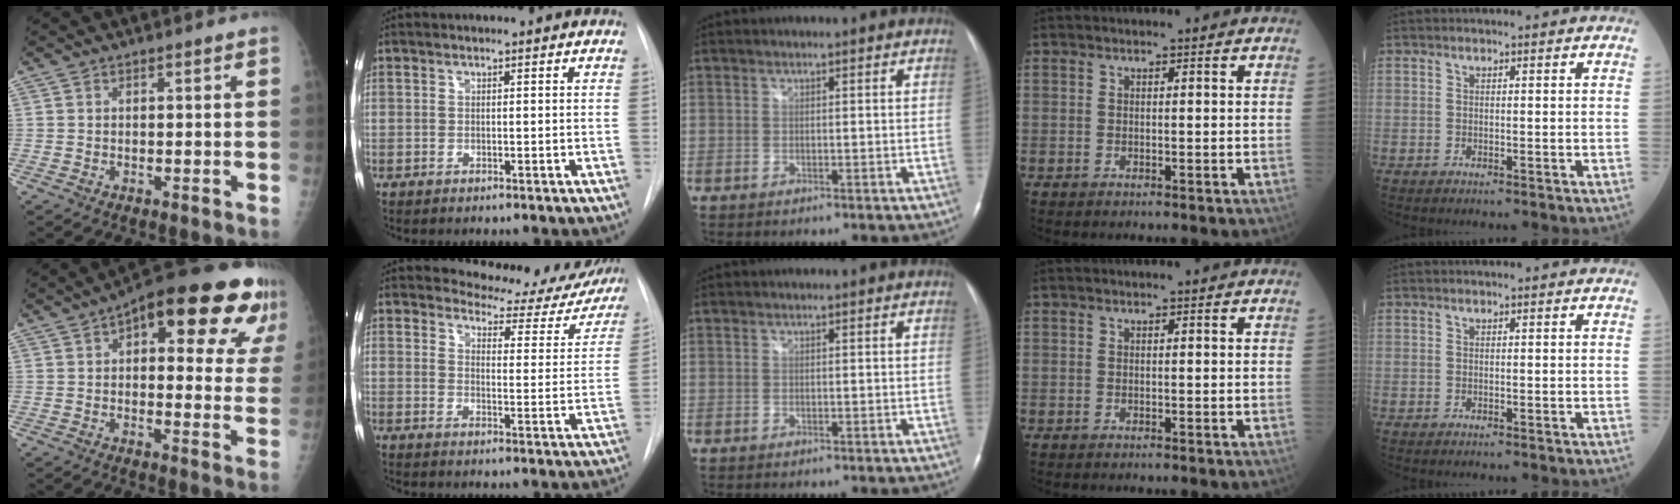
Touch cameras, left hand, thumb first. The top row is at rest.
{"thumb": {"total": 21.3, "force": [10.2, 8.7, 16.5], "torque": [-0.184, 0.005, 0.128]}, "index": {"total": 13.2, "force": [12.4, 4.1, 1.8], "torque": [0.006, -0.046, 0.127]}}